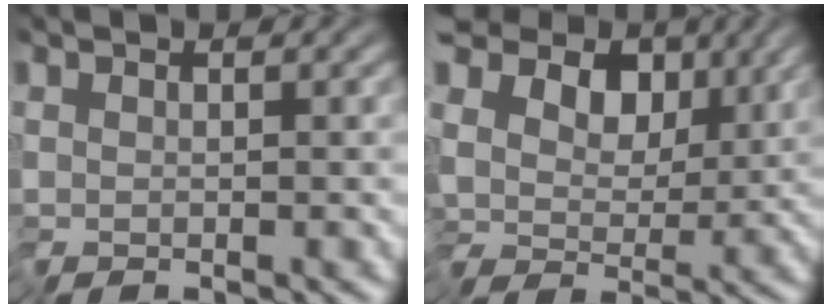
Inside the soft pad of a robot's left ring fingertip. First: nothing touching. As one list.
[{"total": 10.4, "force": [2.9, 7.4, 6.6], "torque": [-0.119, 0.015, 0.064]}]